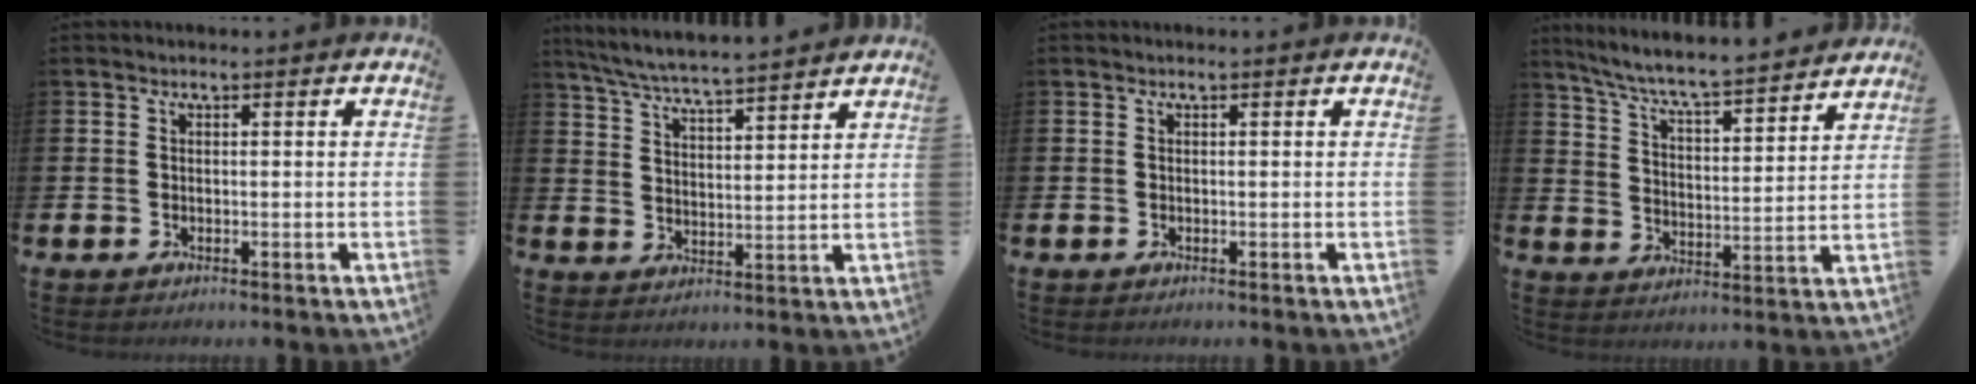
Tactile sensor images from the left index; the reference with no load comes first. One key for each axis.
{"total": 6.2, "fx": 6.0, "fy": -0.1, "fz": 1.4, "tx": -0.050, "ty": -0.039, "tz": 0.106}
{"total": 0.0}
{"total": 7.0, "fx": 6.6, "fy": 0.2, "fz": 2.3, "tx": -0.073, "ty": -0.054, "tz": 0.112}